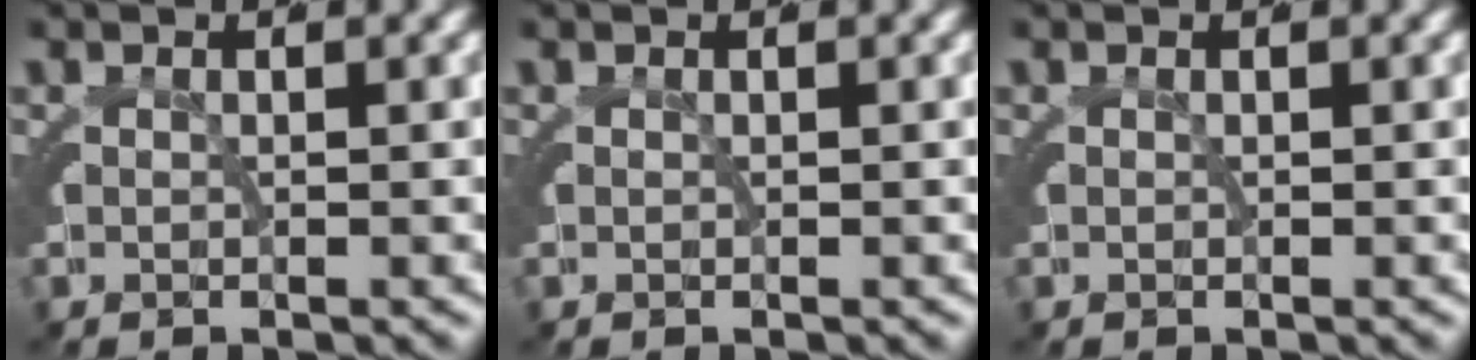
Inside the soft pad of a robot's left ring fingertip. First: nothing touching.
{"total": 0.0}
{"total": 0.0}